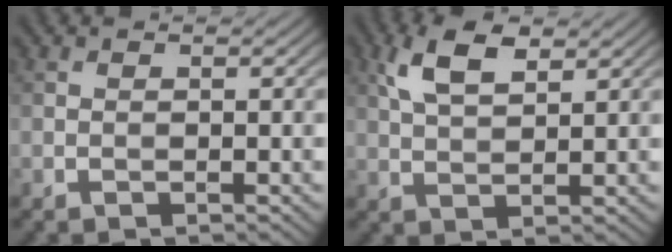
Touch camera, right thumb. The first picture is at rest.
{"total": 5.9, "force": [3.0, 2.5, 4.4], "torque": [-0.100, 0.008, 0.060]}